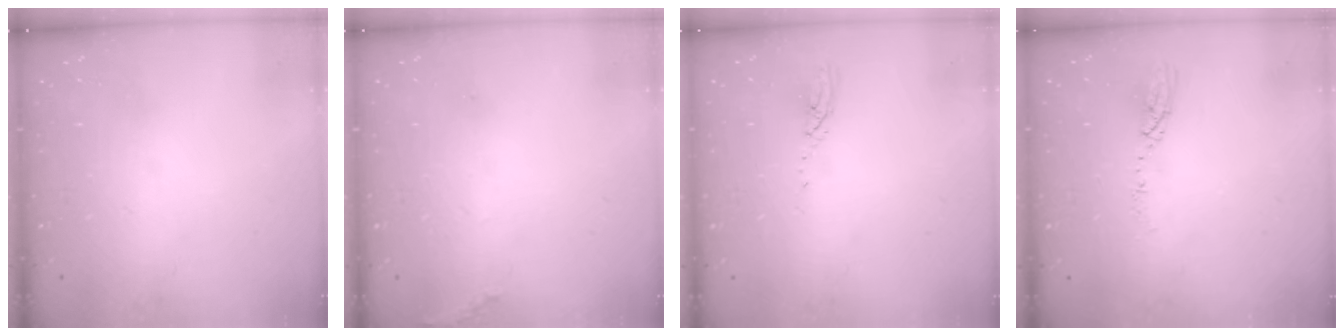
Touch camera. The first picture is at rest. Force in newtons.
{"total": 5.2, "press": 4.9, "slide": 1.8}
{"total": 3.0, "press": 3.0, "slide": 0.1}
{"total": 3.8, "press": 3.8, "slide": 0.2}